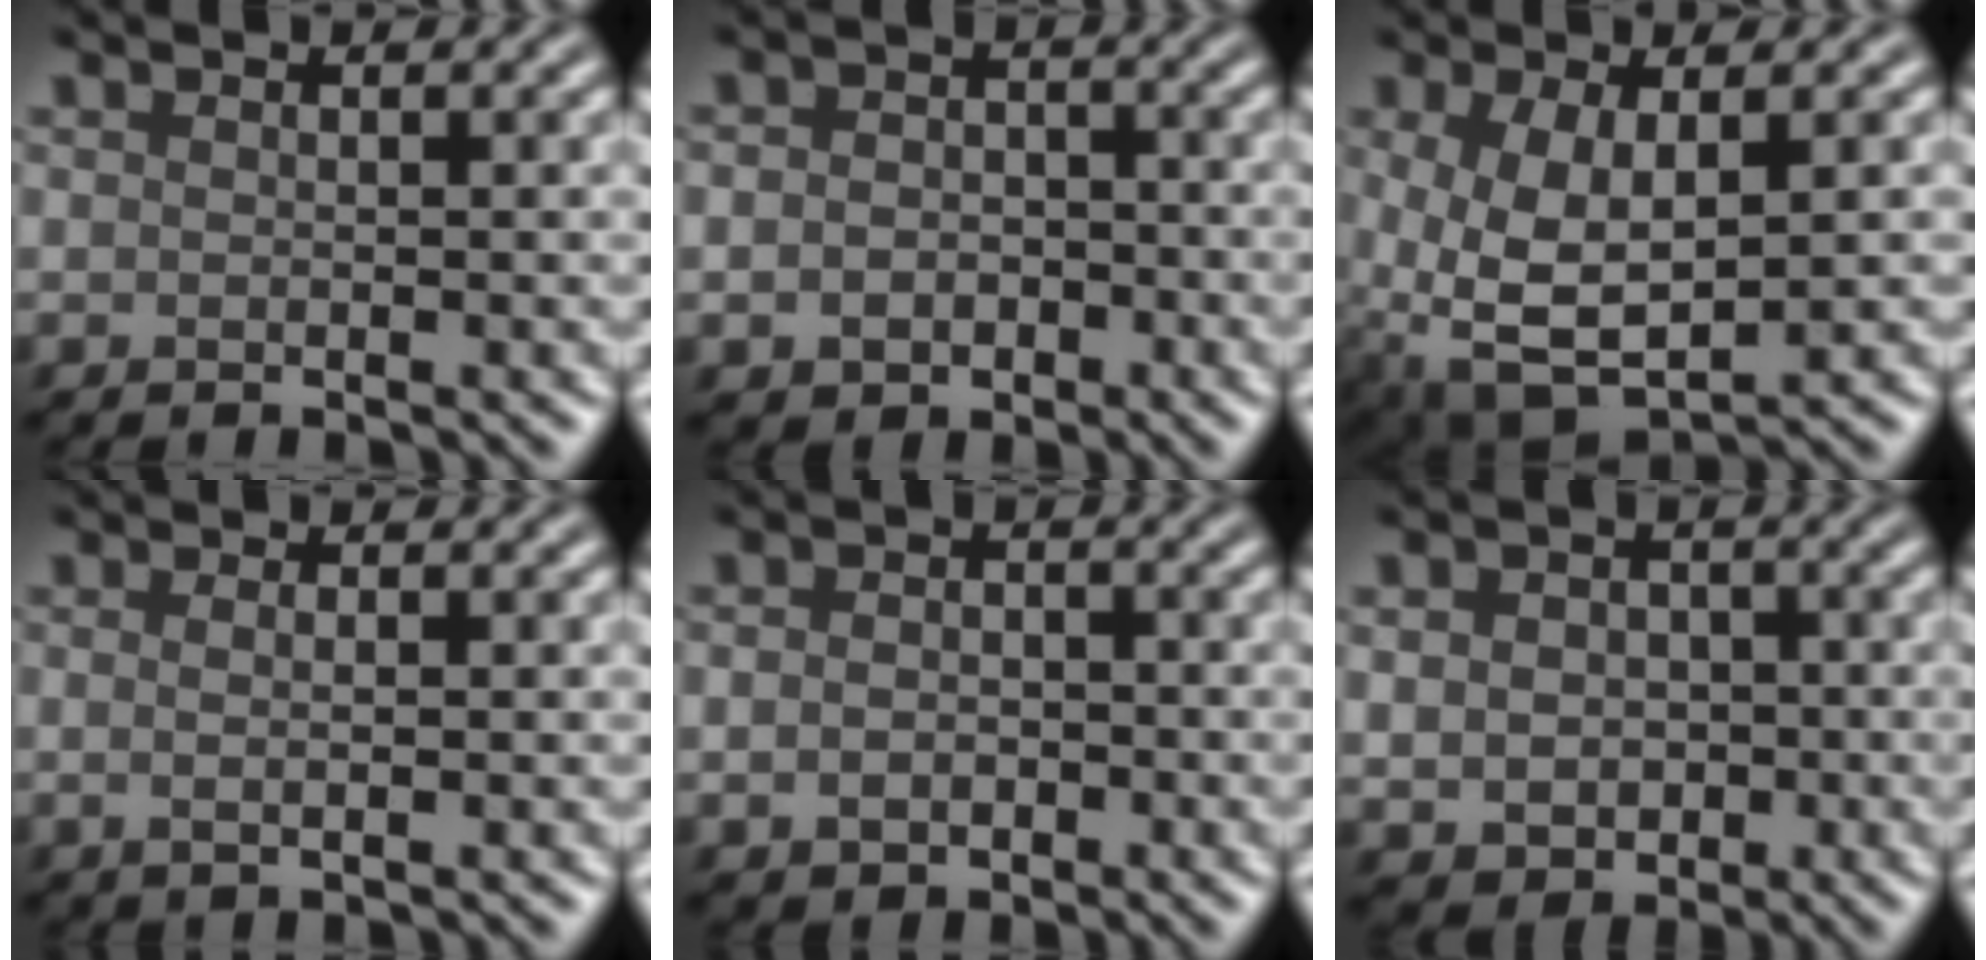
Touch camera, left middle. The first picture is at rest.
{"total": 3.2, "force": [-1.0, 2.5, 1.6], "torque": [-0.007, -0.005, -0.024]}
{"total": 7.1, "force": [-0.5, 3.8, 5.9], "torque": [-0.142, -0.016, 0.002]}
{"total": 1.3, "force": [0.0, 0.4, 1.3], "torque": [-0.021, -0.005, -0.001]}
{"total": 2.2, "force": [-0.6, 1.7, 1.3], "torque": [-0.023, -0.003, -0.015]}
{"total": 4.6, "force": [-0.4, 3.7, 2.7], "torque": [-0.040, -0.007, -0.005]}